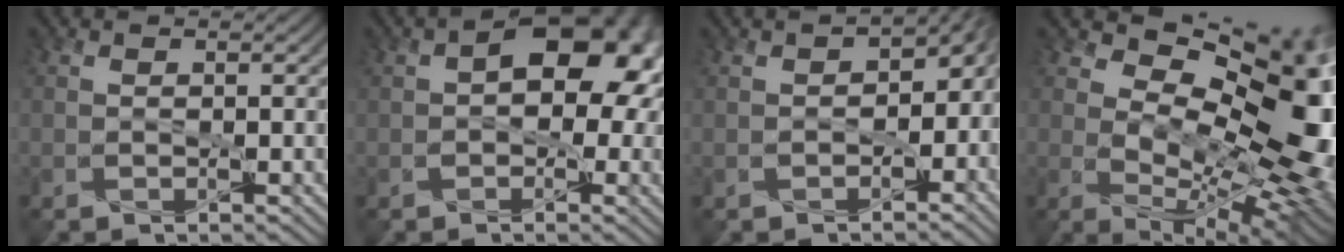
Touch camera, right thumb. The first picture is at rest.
{"total": 9.3, "force": [0.7, 5.9, 7.1], "torque": [-0.088, 0.003, 0.003]}
{"total": 6.7, "force": [-1.3, 4.6, 4.7], "torque": [-0.044, -0.012, -0.011]}
{"total": 16.4, "force": [3.7, 9.5, 12.9], "torque": [-0.190, -0.003, 0.065]}